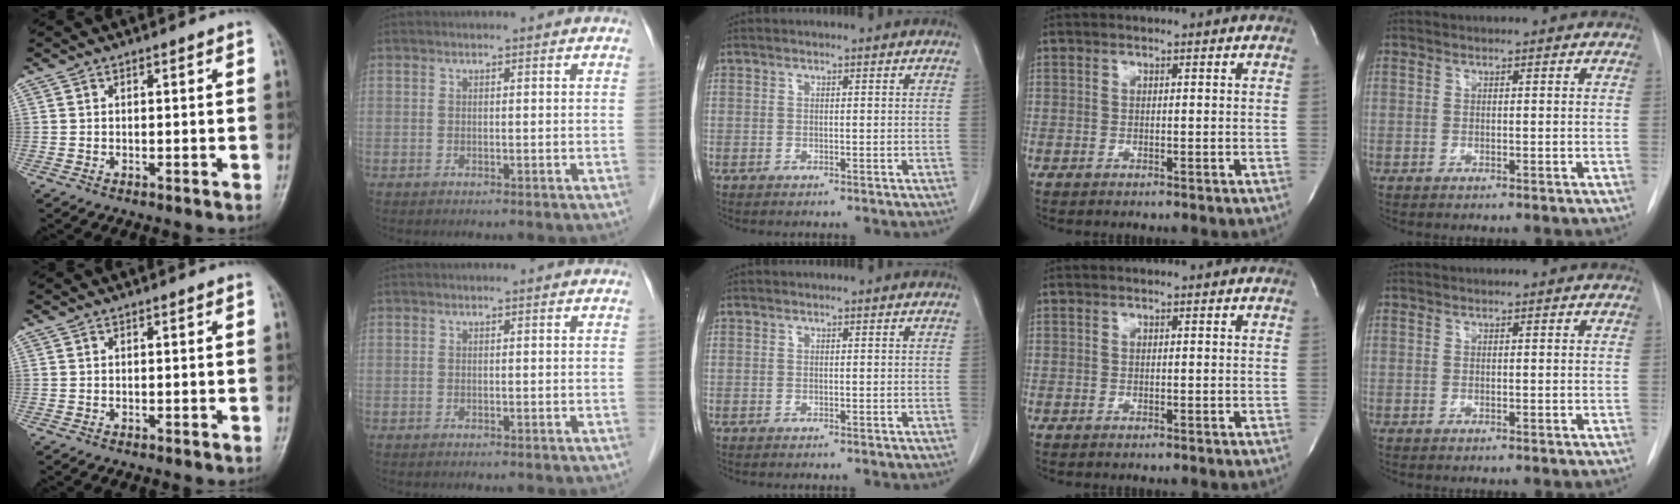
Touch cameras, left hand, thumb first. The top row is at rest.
{}